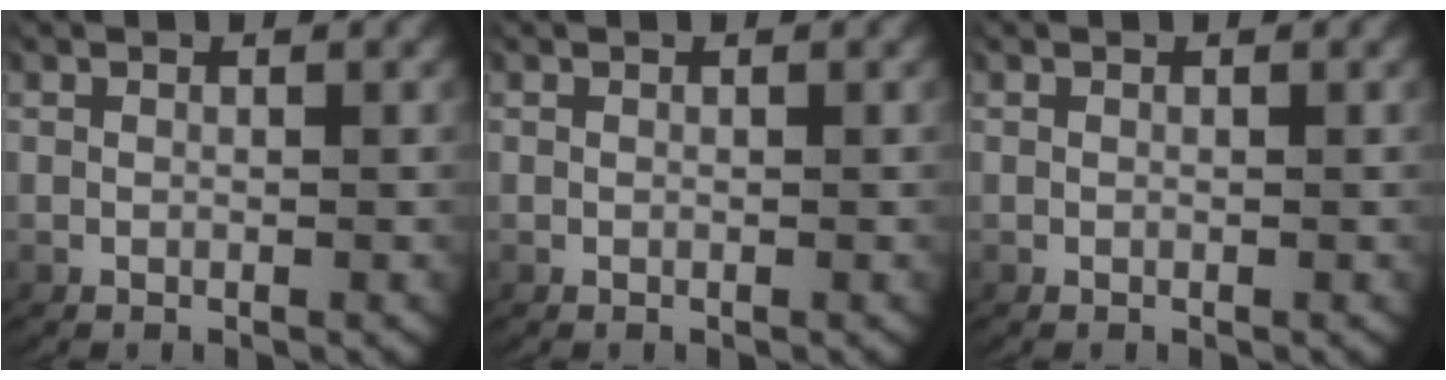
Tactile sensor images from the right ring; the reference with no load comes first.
{"total": 0.0}
{"total": 0.0}